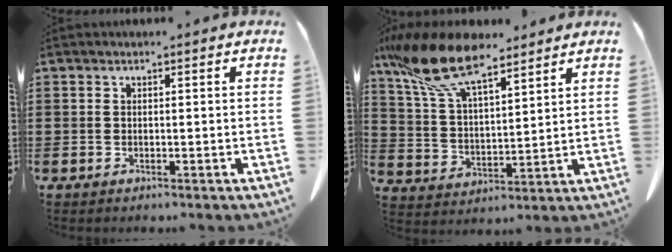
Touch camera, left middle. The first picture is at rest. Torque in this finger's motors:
{"motor_torque": [0.25, 0.05, 0.46, 0.18]}